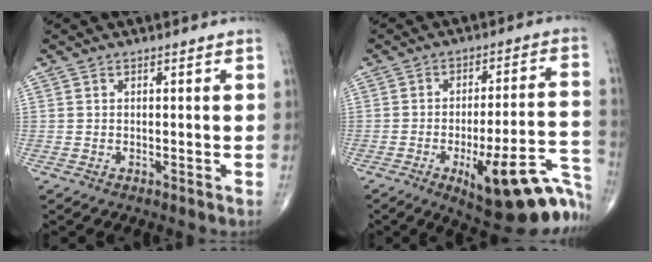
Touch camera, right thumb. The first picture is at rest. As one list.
[{"total": 22.8, "force": [-10.8, 6.9, 18.9], "torque": [-0.178, 0.062, -0.135]}]